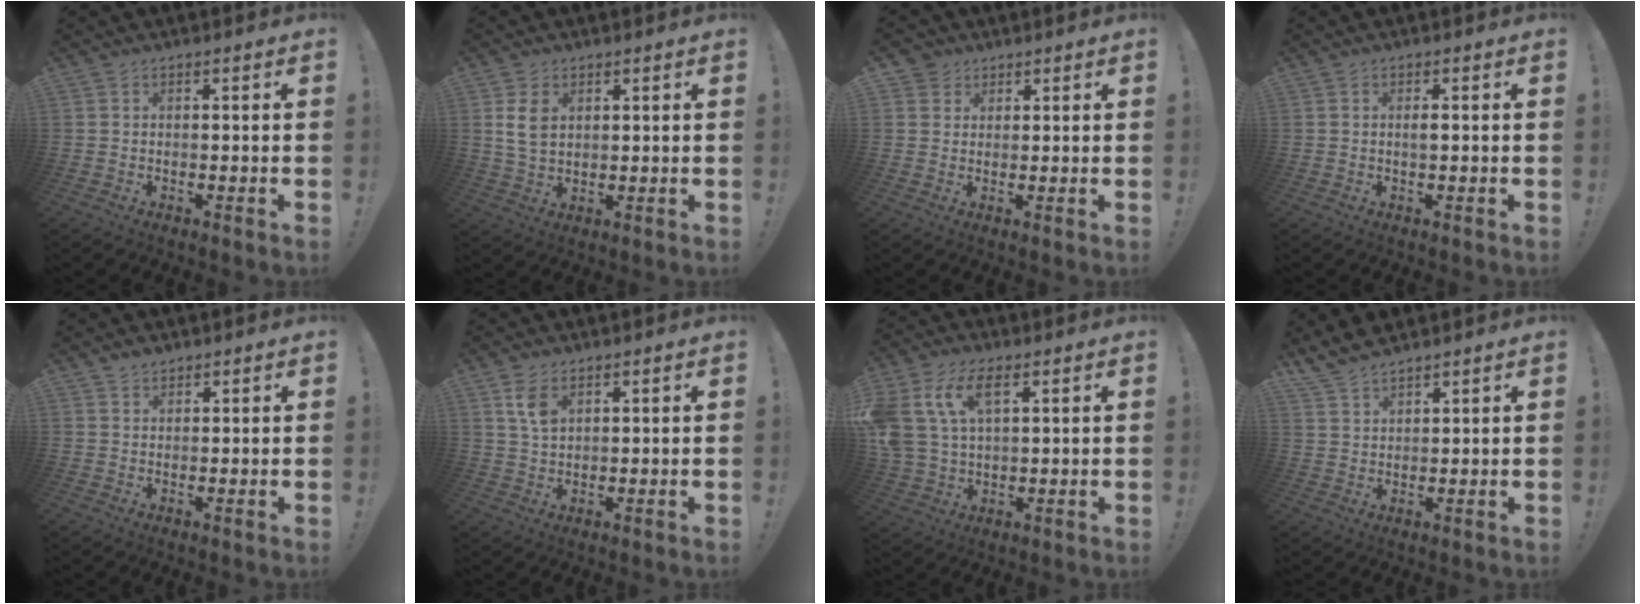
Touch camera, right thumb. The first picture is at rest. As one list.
[{"total": 6.8, "force": [2.3, 4.7, 4.4], "torque": [-0.073, -0.001, 0.043]}, {"total": 3.3, "force": [2.0, 2.6, 0.4], "torque": [-0.008, -0.006, 0.037]}, {"total": 1.4, "force": [0.0, 0.3, 1.3], "torque": [-0.022, -0.001, -0.003]}, {"total": 1.9, "force": [1.7, 0.9, 0.5], "torque": [-0.008, -0.008, 0.031]}, {"total": 5.6, "force": [2.9, 3.0, 3.8], "torque": [-0.059, -0.013, 0.051]}, {"total": 13.3, "force": [5.7, 7.9, 9.1], "torque": [-0.212, -0.008, 0.104]}, {"total": 5.9, "force": [5.4, 1.6, 1.6], "torque": [-0.037, -0.030, 0.105]}]